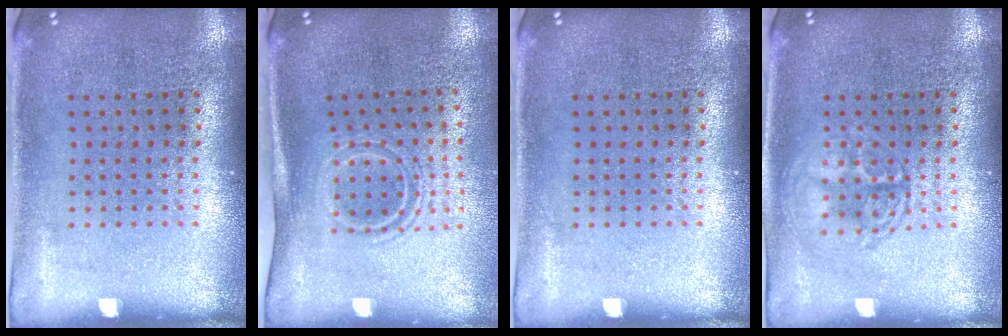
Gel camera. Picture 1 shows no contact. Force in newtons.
{"total": 1.6, "press": 1.0, "slide": 1.2}
{"total": 0.0}
{"total": 2.5, "press": 2.4, "slide": 0.3}